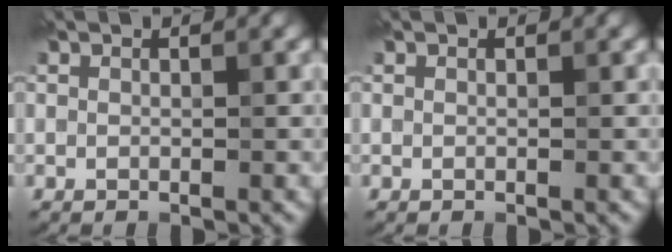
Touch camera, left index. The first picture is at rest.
{"total": 0.0}